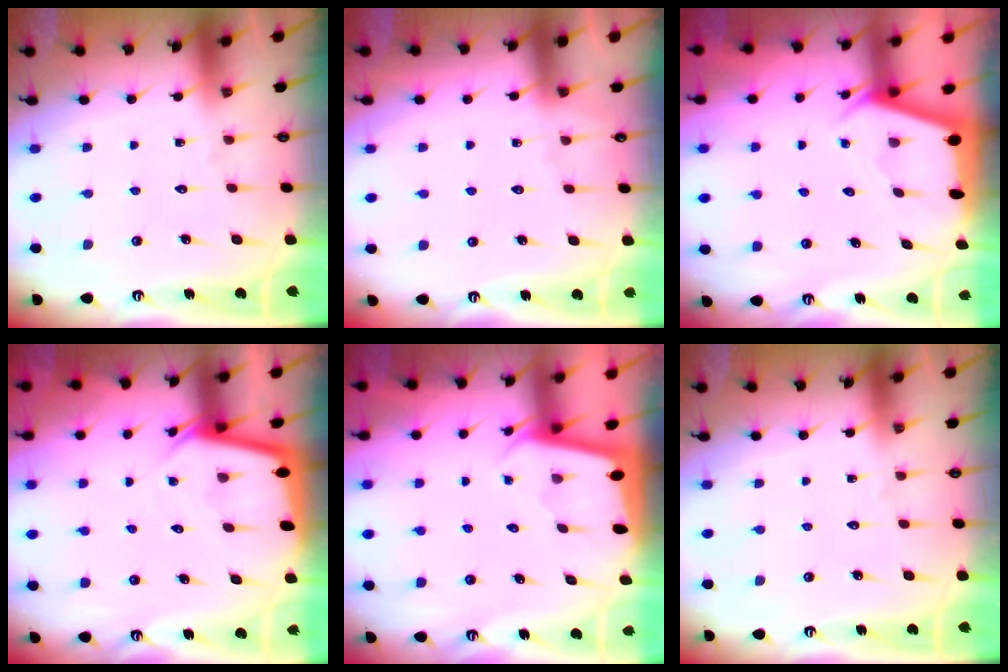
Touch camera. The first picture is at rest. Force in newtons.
{"total": 3.7, "press": 3.7, "slide": 0.6}
{"total": 2.2, "press": 2.2, "slide": 0.3}
{"total": 3.8, "press": 3.7, "slide": 0.5}
{"total": 1.9, "press": 1.9, "slide": 0.1}
{"total": 0.0}